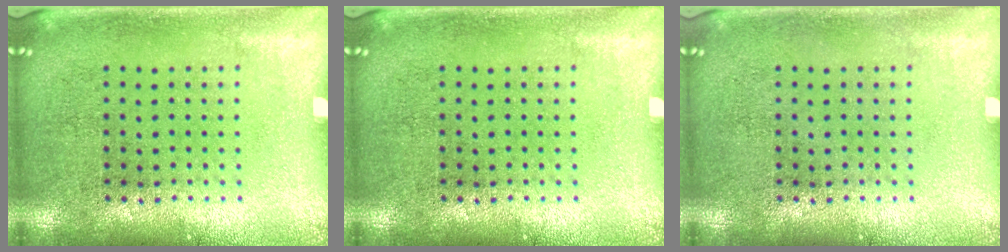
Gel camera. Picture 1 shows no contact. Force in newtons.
{"total": 0.0}
{"total": 0.0}